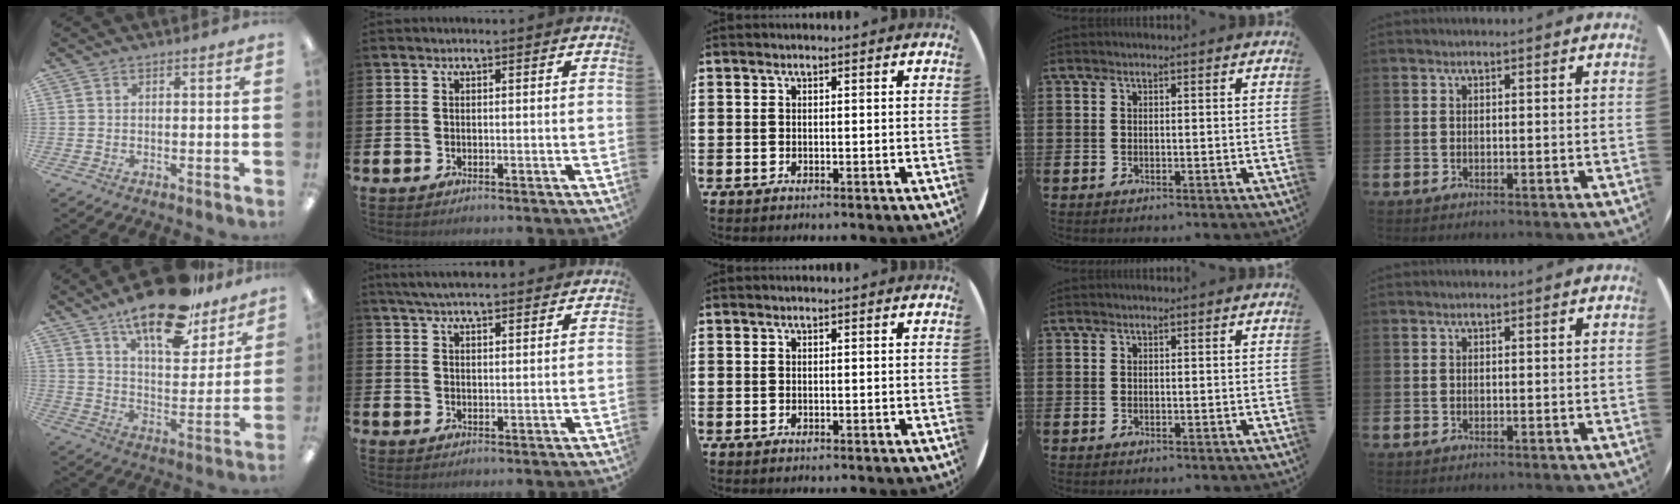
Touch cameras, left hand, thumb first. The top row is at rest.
{"thumb": {"total": 19.0, "force": [14.5, 6.7, 10.2], "torque": [-0.162, -0.089, 0.245]}, "index": {"total": 4.9, "force": [4.7, 0.6, 1.5], "torque": [-0.035, -0.014, 0.085]}}